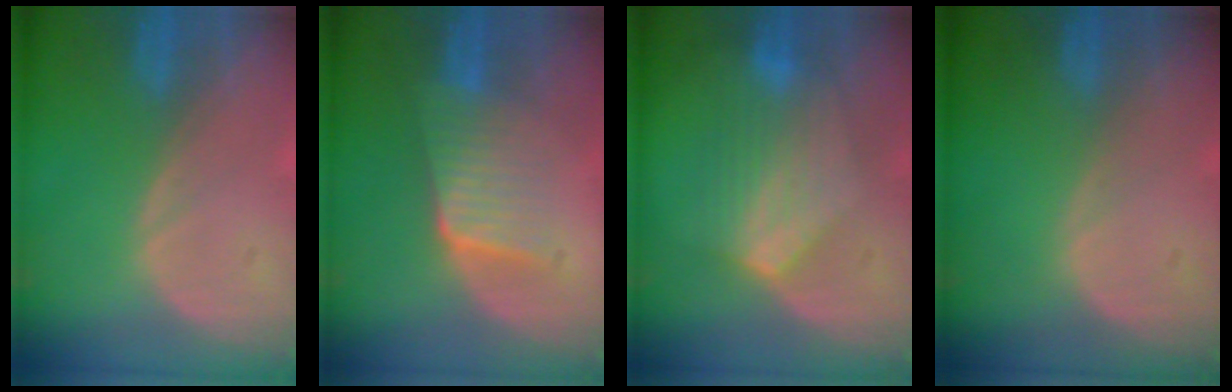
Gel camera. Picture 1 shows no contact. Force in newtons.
{"total": 6.8, "press": 6.0, "slide": 3.2}
{"total": 7.0, "press": 6.6, "slide": 2.3}
{"total": 0.0}